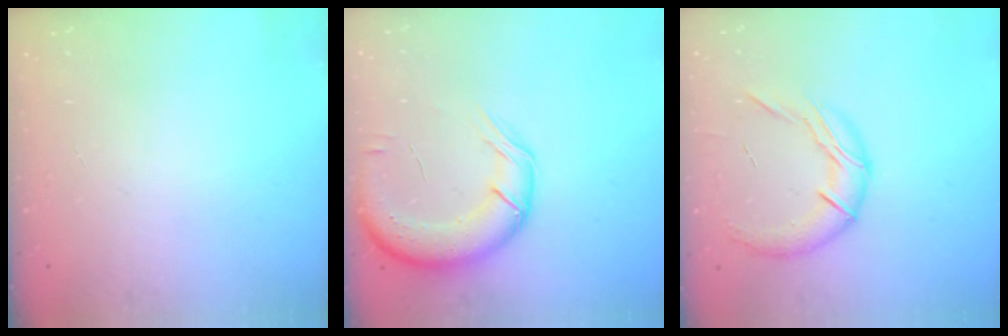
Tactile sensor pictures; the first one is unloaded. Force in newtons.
{"total": 14.4, "press": 14.0, "slide": 3.5}
{"total": 12.1, "press": 12.0, "slide": 1.1}